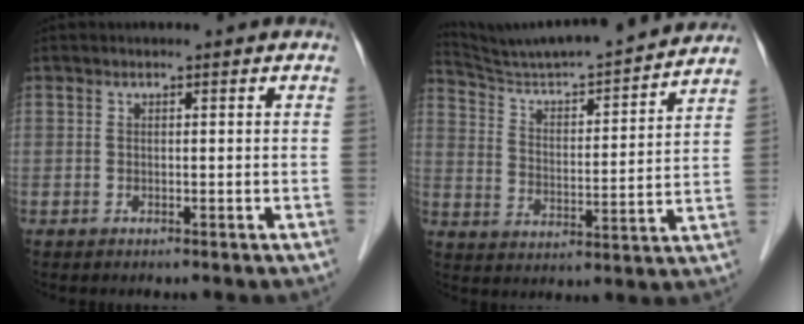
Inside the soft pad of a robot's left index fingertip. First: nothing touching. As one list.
[{"total": 20.1, "force": [18.7, -0.2, 7.1], "torque": [-0.129, -0.014, 0.280]}]